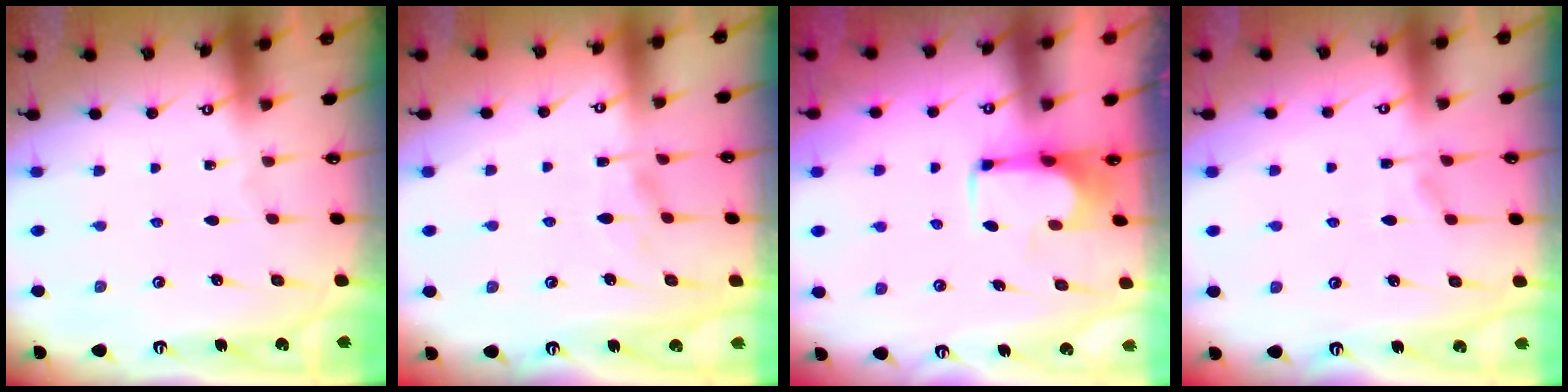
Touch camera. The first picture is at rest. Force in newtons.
{"total": 2.3, "press": 2.1, "slide": 1.0}
{"total": 0.9, "press": 0.3, "slide": 0.8}
{"total": 1.4, "press": 0.5, "slide": 1.3}